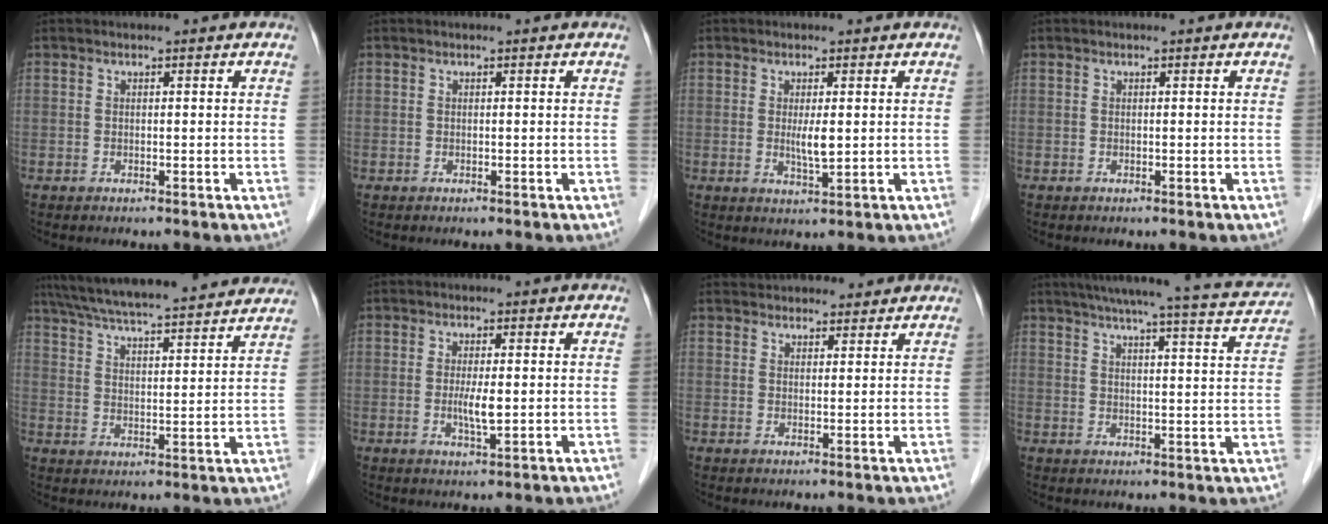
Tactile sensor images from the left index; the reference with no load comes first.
{"total": 0.0}
{"total": 2.9, "force": [0.2, 0.4, 2.9], "torque": [-0.057, -0.006, 0.007]}
{"total": 0.0}
{"total": 25.6, "force": [23.2, 2.2, 10.8], "torque": [-0.182, 0.013, 0.317]}
{"total": 3.2, "force": [-0.2, 0.5, 3.2], "torque": [-0.064, -0.005, -0.001]}
{"total": 8.6, "force": [8.0, 2.7, 2.0], "torque": [-0.010, 0.026, 0.103]}
{"total": 19.2, "force": [17.2, 1.0, 8.3], "torque": [-0.121, -0.009, 0.210]}